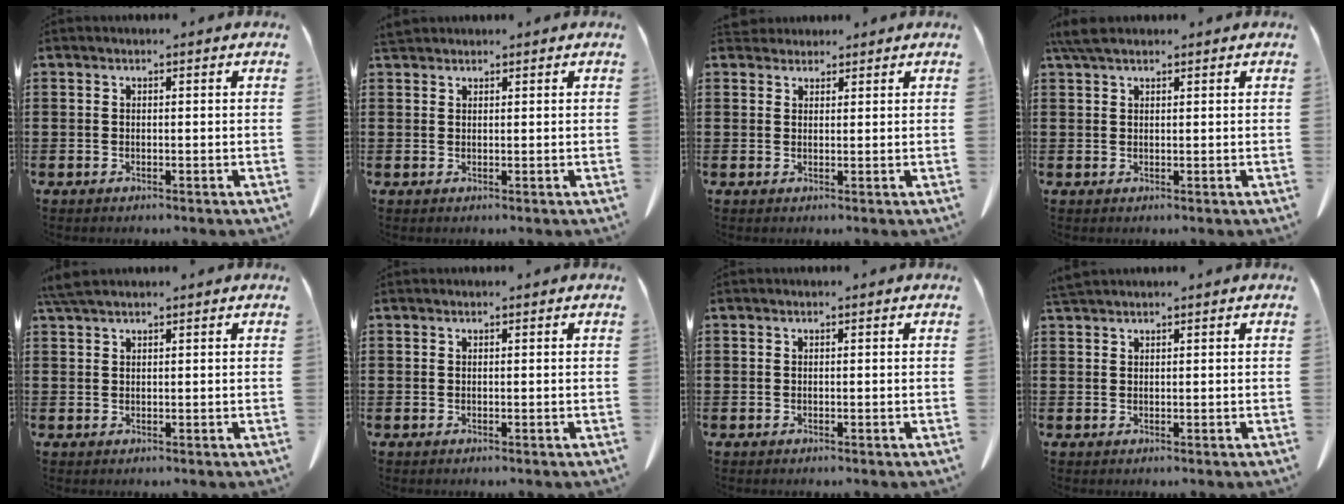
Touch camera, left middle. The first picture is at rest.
{"total": 1.6, "force": [1.5, 0.4, 0.4], "torque": [-0.012, 0.001, 0.030]}
{"total": 2.1, "force": [1.9, 0.7, 0.1], "torque": [-0.008, 0.001, 0.039]}
{"total": 3.0, "force": [2.1, 1.0, 1.9], "torque": [-0.045, 0.003, 0.041]}
{"total": 2.5, "force": [1.9, 0.3, 1.5], "torque": [-0.035, 0.000, 0.038]}
{"total": 0.0}
{"total": 0.0}
{"total": 1.4, "force": [1.4, 0.1, 0.5], "torque": [-0.013, -0.002, 0.028]}